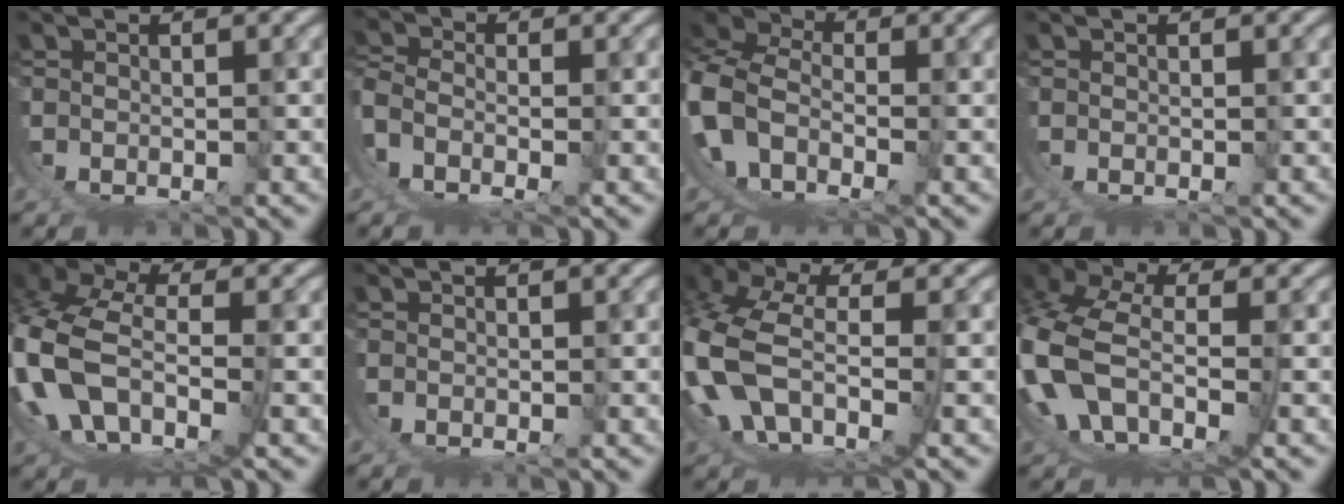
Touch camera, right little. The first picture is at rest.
{"total": 3.5, "force": [-1.5, 1.4, 2.8], "torque": [-0.067, -0.020, -0.019]}
{"total": 12.1, "force": [-1.0, 9.7, 7.2], "torque": [-0.177, -0.023, -0.028]}
{"total": 0.0}
{"total": 11.2, "force": [-1.7, 8.4, 7.2], "torque": [-0.216, -0.046, -0.020]}
{"total": 0.9, "force": [-0.2, -0.8, 0.2], "torque": [0.000, -0.003, -0.002]}
{"total": 10.7, "force": [-1.9, 7.9, 7.0], "torque": [-0.207, -0.044, -0.024]}
{"total": 10.7, "force": [-2.1, 8.0, 6.8], "torque": [-0.207, -0.047, -0.026]}